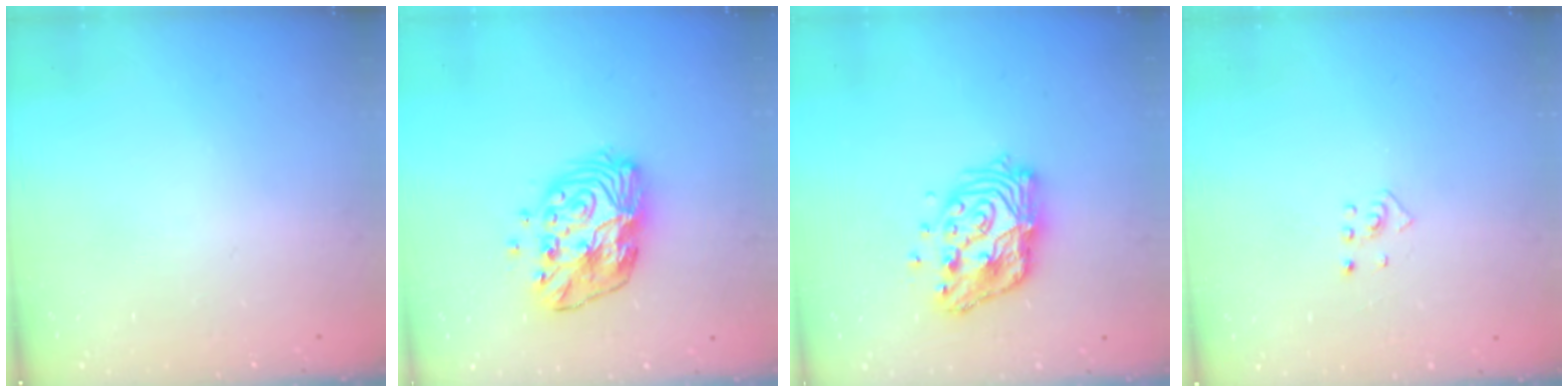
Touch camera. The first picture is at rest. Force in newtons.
{"total": 13.5, "press": 13.5, "slide": 1.0}
{"total": 14.1, "press": 14.1, "slide": 1.1}
{"total": 2.0, "press": 1.9, "slide": 0.8}